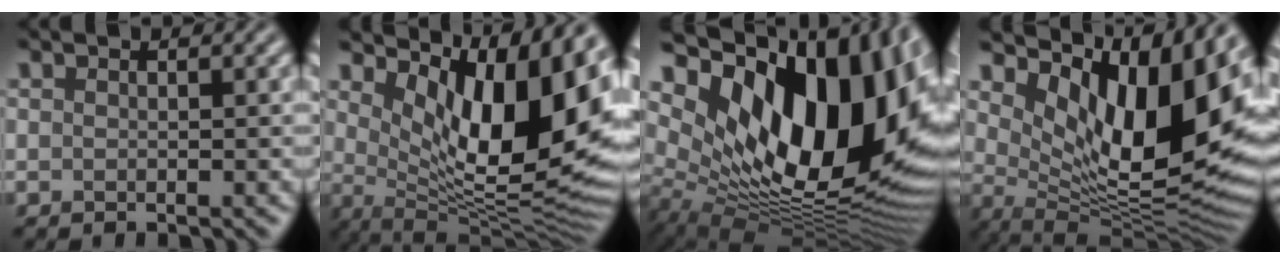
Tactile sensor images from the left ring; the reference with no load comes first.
{"total": 12.9, "force": [3.6, 5.3, 11.2], "torque": [-0.151, -0.018, 0.067]}
{"total": 17.9, "force": [5.1, 9.7, 14.1], "torque": [-0.222, -0.003, 0.088]}
{"total": 14.8, "force": [4.3, 6.4, 12.6], "torque": [-0.177, -0.018, 0.083]}